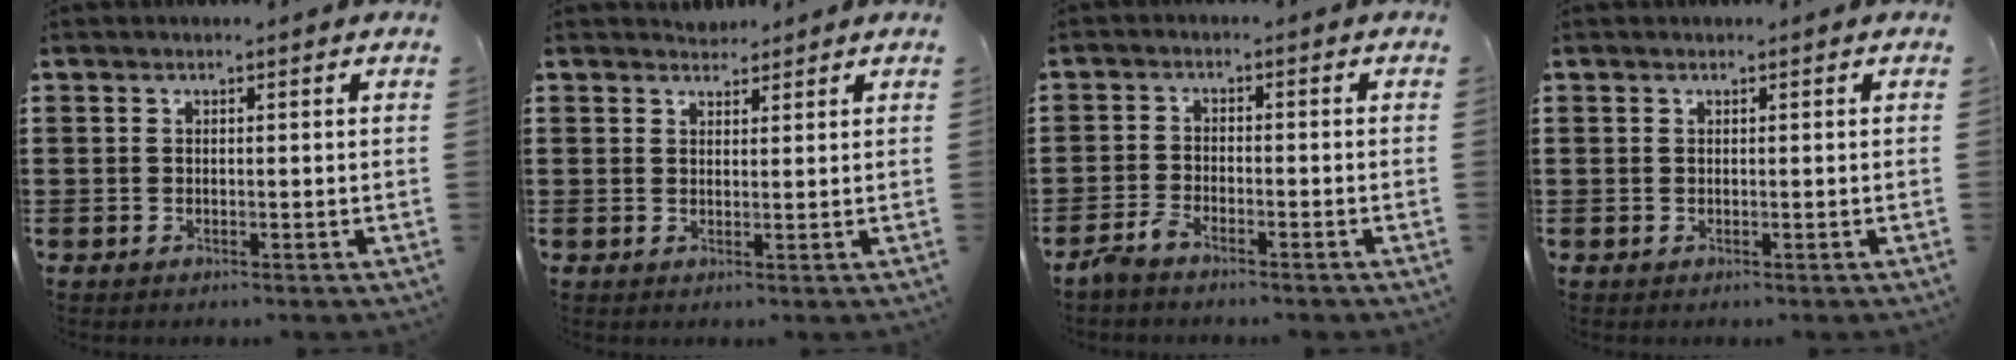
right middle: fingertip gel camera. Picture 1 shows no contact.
{"total": 1.6, "force": [1.5, 0.3, -0.5], "torque": [0.003, 0.005, 0.031]}
{"total": 2.8, "force": [-2.5, 0.5, 1.1], "torque": [-0.043, -0.002, -0.057]}
{"total": 0.0}